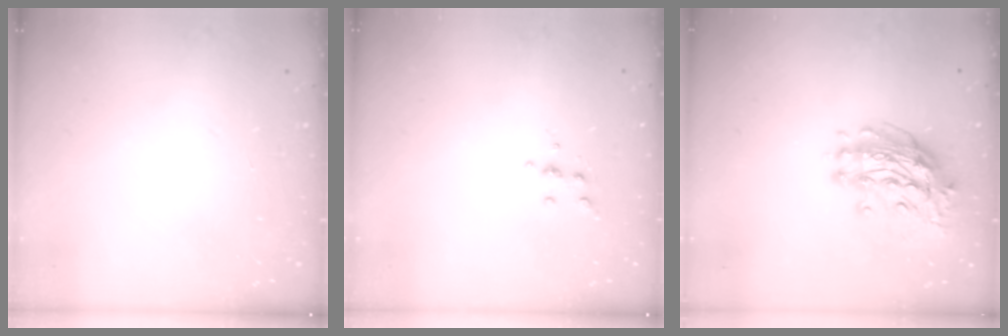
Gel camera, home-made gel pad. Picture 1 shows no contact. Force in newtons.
{"total": 4.0, "press": 3.8, "slide": 1.0}
{"total": 12.2, "press": 12.1, "slide": 1.3}